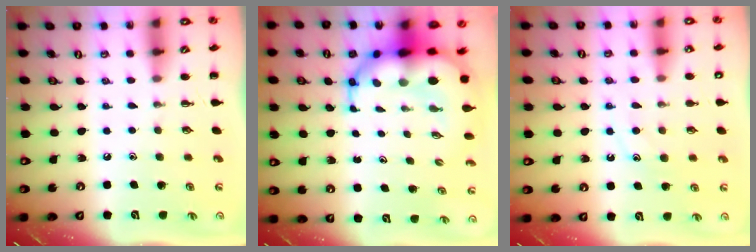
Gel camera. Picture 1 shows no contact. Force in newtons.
{"total": 12.4, "press": 12.0, "slide": 3.1}
{"total": 10.5, "press": 10.4, "slide": 0.8}